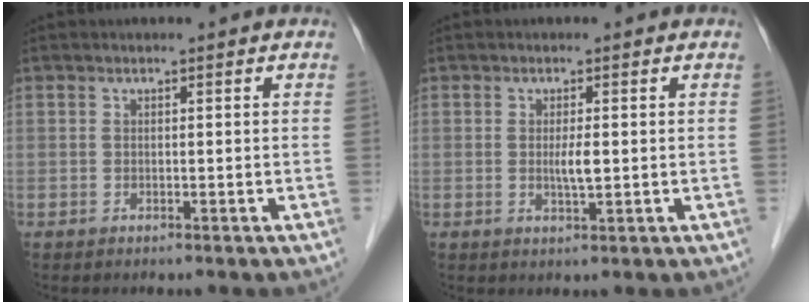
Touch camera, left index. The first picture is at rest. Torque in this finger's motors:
{"motor_torque": [0.44, 0.19, 0.08, 0.07]}